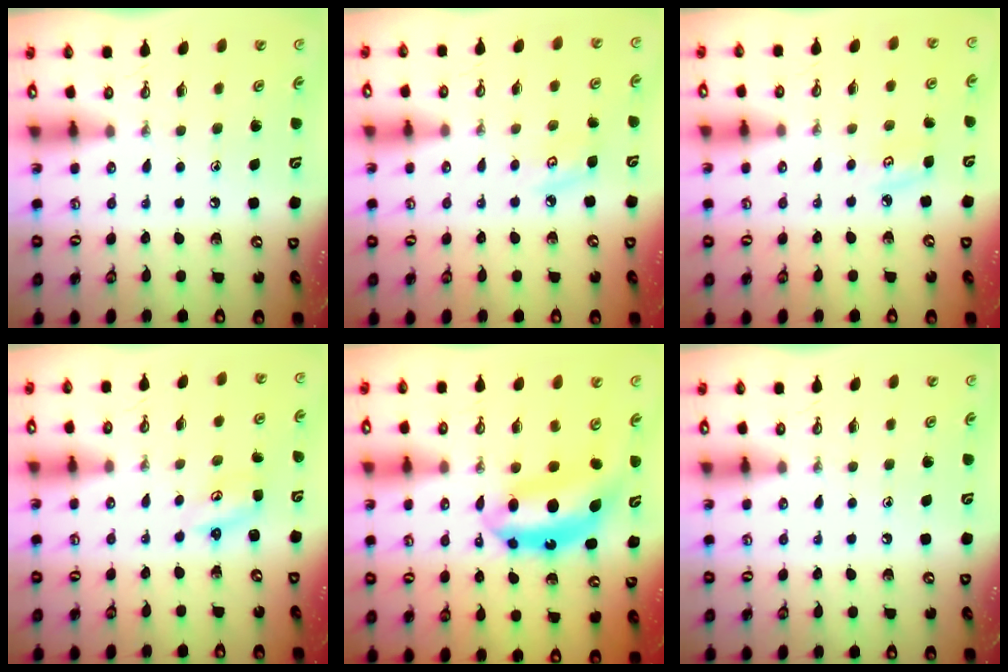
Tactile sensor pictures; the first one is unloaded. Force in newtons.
{"total": 4.8, "press": 4.7, "slide": 0.5}
{"total": 3.9, "press": 3.9, "slide": 0.4}
{"total": 2.2, "press": 2.1, "slide": 0.4}
{"total": 8.0, "press": 8.0, "slide": 0.6}
{"total": 0.0}